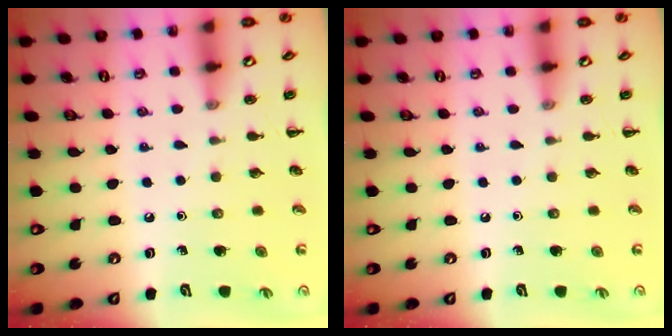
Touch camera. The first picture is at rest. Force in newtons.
{"total": 0.0}